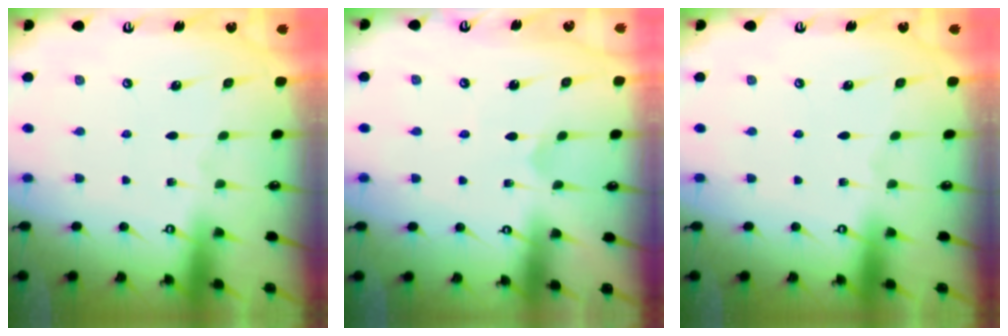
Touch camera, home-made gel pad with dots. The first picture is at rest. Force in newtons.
{"total": 2.9, "press": 2.9, "slide": 0.3}
{"total": 0.0}